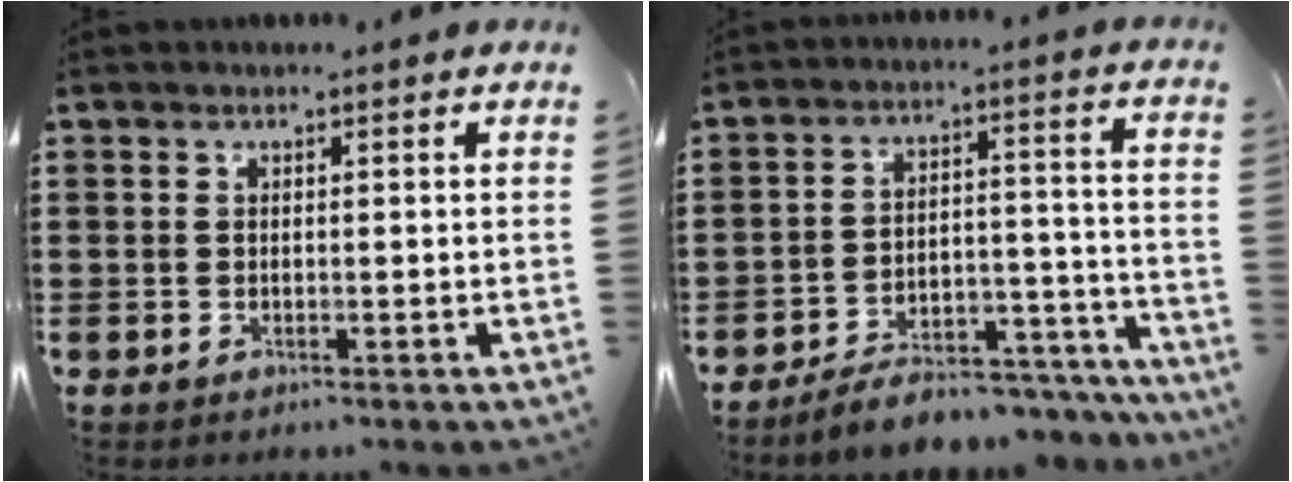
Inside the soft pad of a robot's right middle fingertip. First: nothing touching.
{"total": 6.1, "force": [-5.8, 1.1, 1.3], "torque": [-0.017, 0.016, -0.111]}